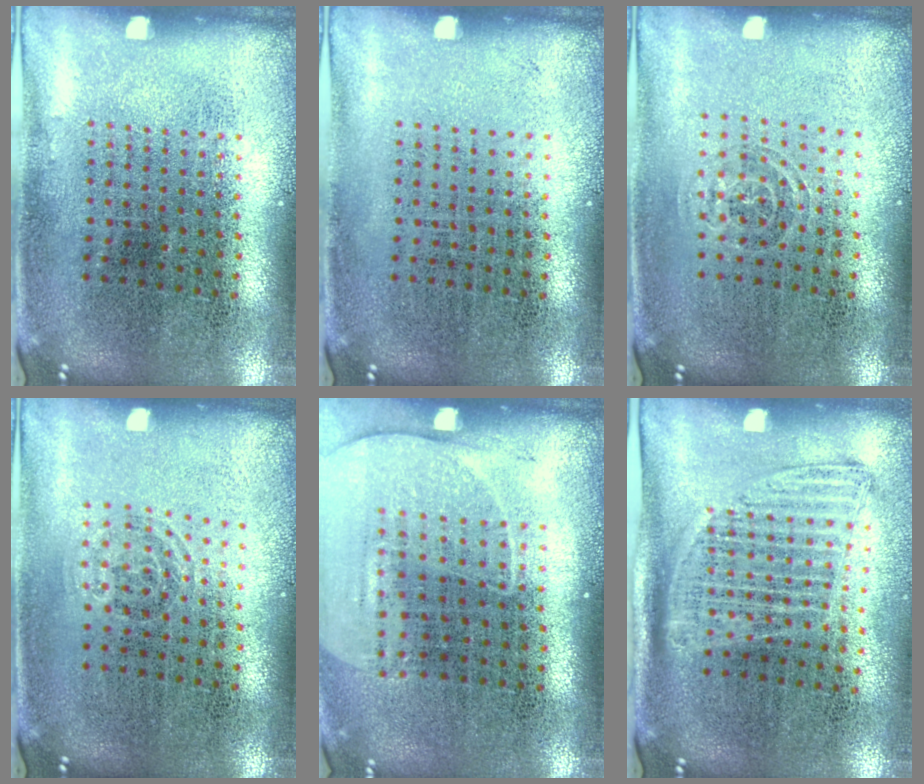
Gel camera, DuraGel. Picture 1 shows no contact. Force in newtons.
{"total": 0.0}
{"total": 0.9, "press": 0.6, "slide": 0.7}
{"total": 0.7, "press": 0.5, "slide": 0.5}
{"total": 1.4, "press": 1.3, "slide": 0.4}
{"total": 1.4, "press": 1.2, "slide": 0.7}